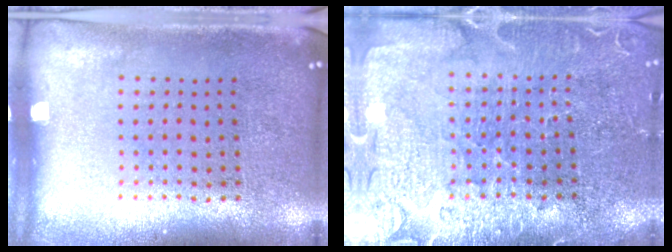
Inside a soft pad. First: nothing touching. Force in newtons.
{"total": 3.6, "press": 3.5, "slide": 1.1}